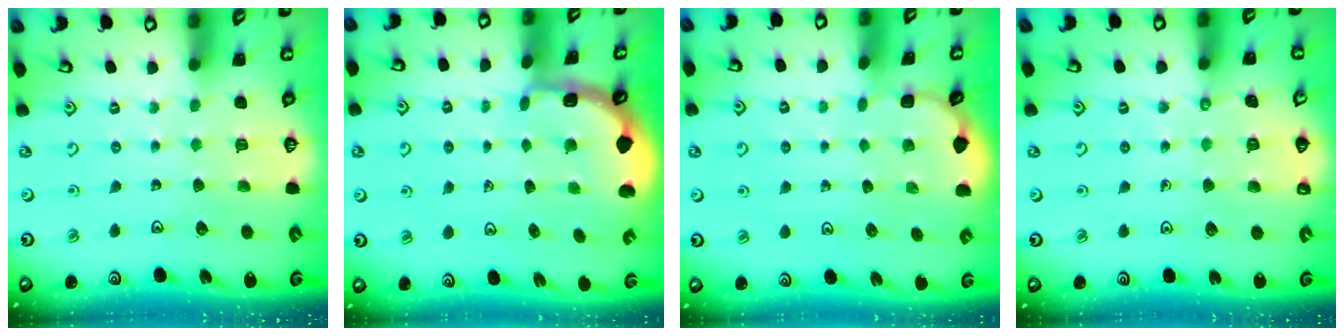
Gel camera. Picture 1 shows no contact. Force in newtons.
{"total": 1.9, "press": 1.9, "slide": 0.2}
{"total": 1.3, "press": 1.3, "slide": 0.1}
{"total": 5.1, "press": 4.8, "slide": 1.6}